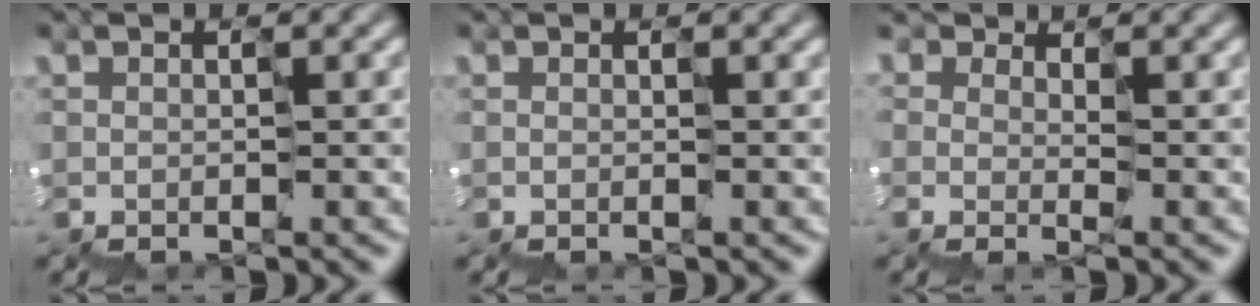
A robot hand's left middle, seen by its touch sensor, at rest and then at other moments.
{"total": 0.0}
{"total": 0.9, "force": [0.9, 0.2, -0.2], "torque": [0.010, 0.001, 0.016]}